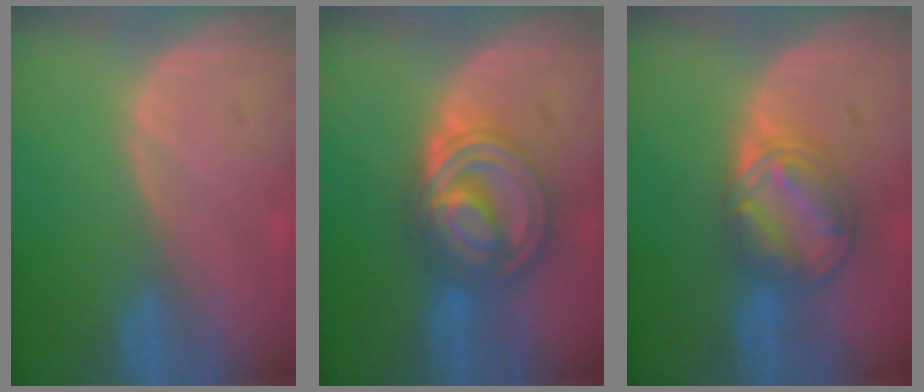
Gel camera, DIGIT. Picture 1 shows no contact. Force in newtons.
{"total": 8.7, "press": 8.7, "slide": 0.6}
{"total": 8.1, "press": 7.0, "slide": 4.1}